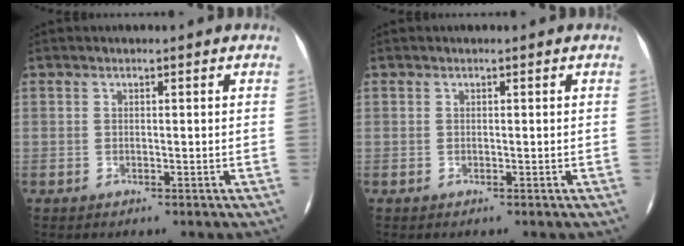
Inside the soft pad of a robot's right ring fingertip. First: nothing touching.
{"total": 0.0}